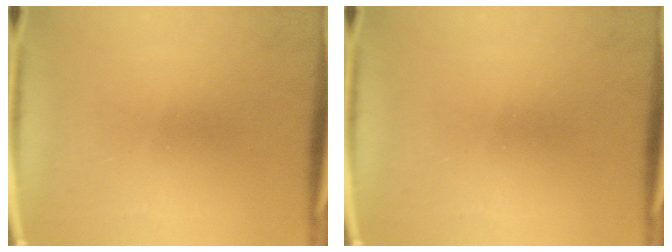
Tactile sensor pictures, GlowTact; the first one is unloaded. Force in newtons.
{"total": 0.0}